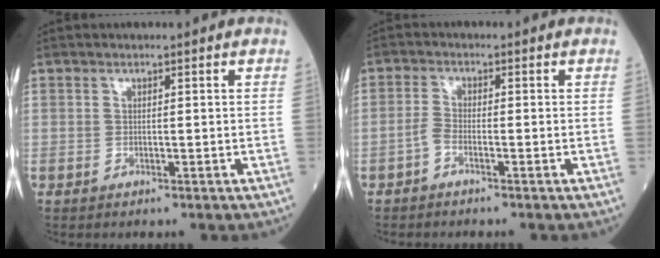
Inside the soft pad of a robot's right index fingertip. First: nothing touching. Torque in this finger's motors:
{"motor_torque": [0.30, -0.23, 0.08, 0.05]}